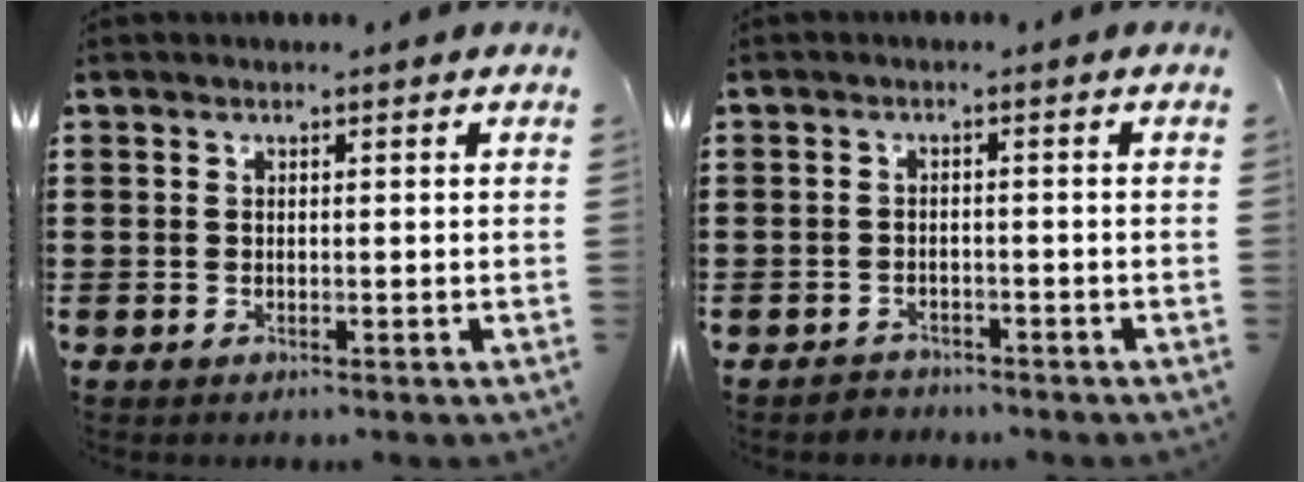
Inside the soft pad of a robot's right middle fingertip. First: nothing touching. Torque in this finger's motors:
{"motor_torque": [0.53, -0.08, -0.01, 0.01]}